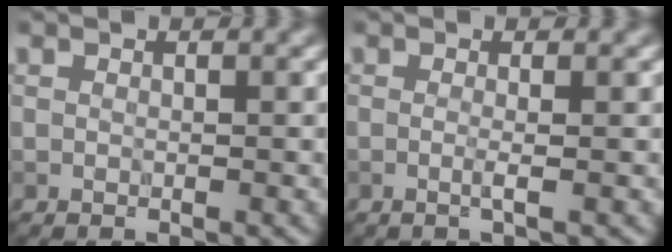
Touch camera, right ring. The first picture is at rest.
{"total": 1.1, "force": [-0.1, 0.3, 1.1], "torque": [-0.015, -0.004, -0.011]}